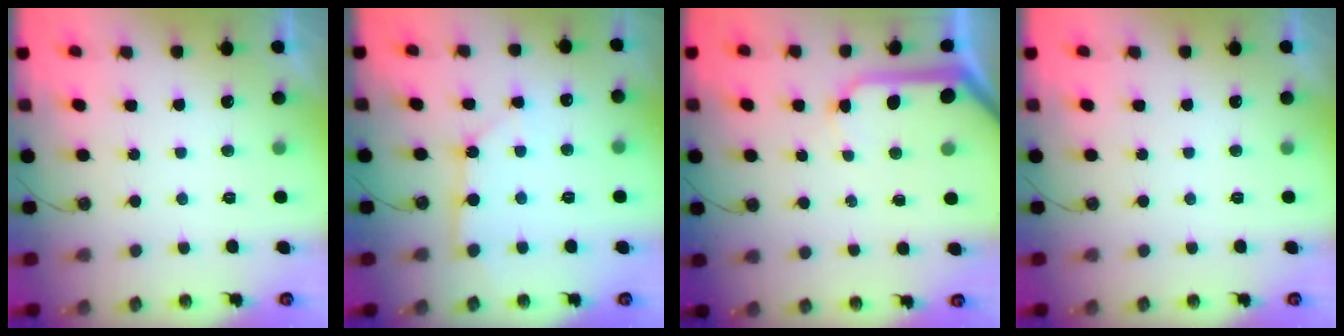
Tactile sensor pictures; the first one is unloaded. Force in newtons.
{"total": 2.8, "press": 2.8, "slide": 0.2}
{"total": 10.1, "press": 10.0, "slide": 1.4}
{"total": 0.0}